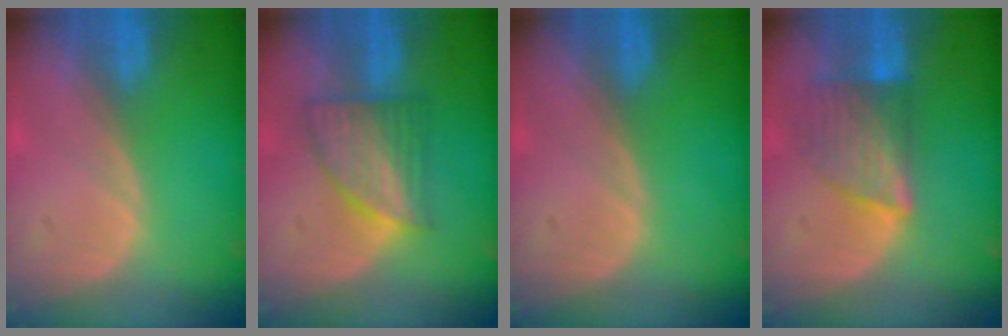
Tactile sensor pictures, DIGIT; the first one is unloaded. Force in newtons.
{"total": 6.9, "press": 6.5, "slide": 2.5}
{"total": 0.0}
{"total": 6.9, "press": 6.5, "slide": 2.2}